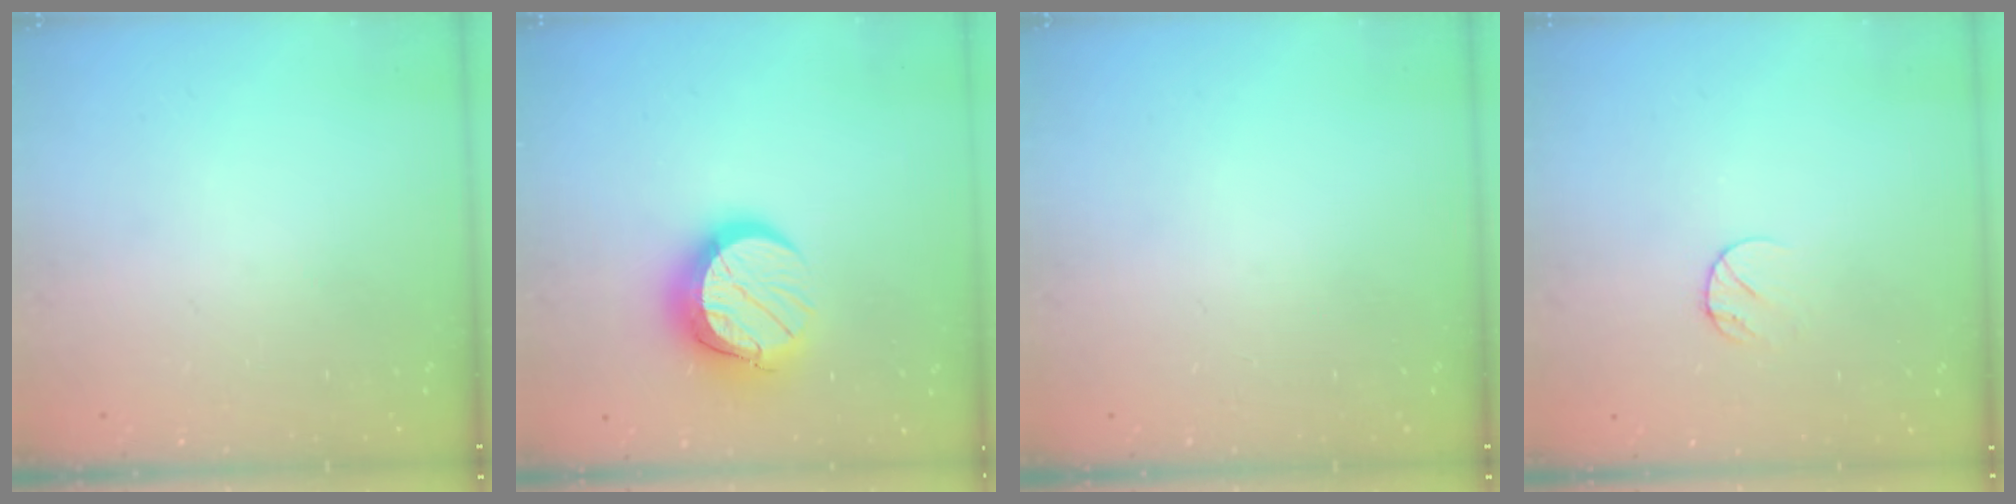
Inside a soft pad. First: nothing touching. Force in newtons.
{"total": 12.9, "press": 12.8, "slide": 1.2}
{"total": 0.0}
{"total": 5.9, "press": 5.9, "slide": 0.6}